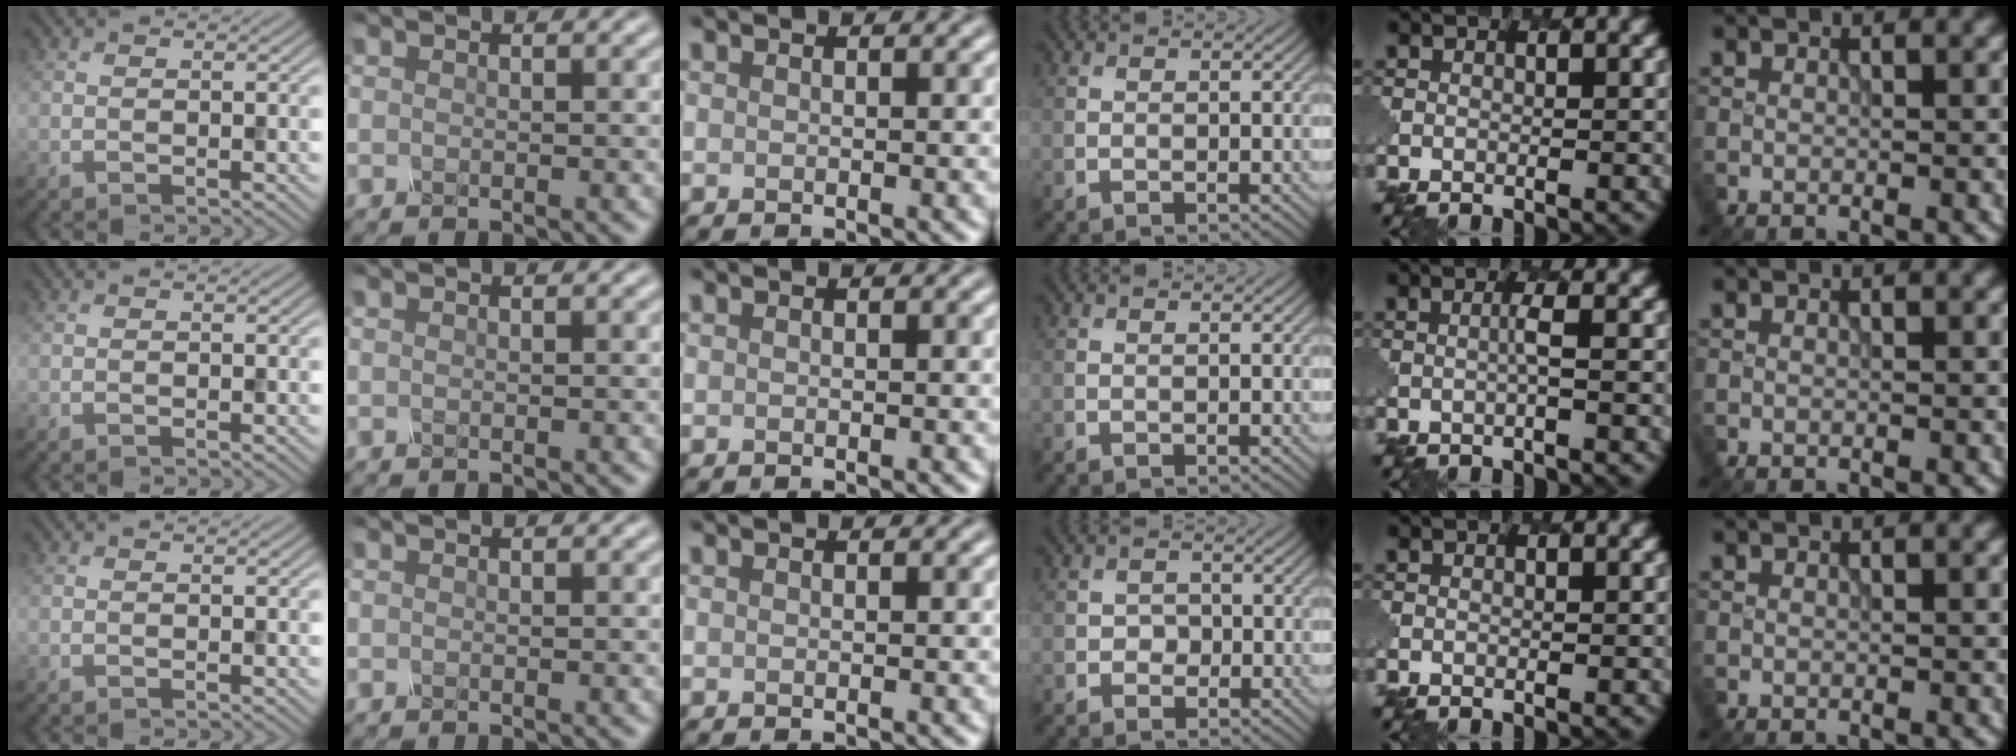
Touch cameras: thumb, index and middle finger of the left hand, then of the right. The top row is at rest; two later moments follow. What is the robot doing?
{"motion": "screw", "object": "spray bottle"}